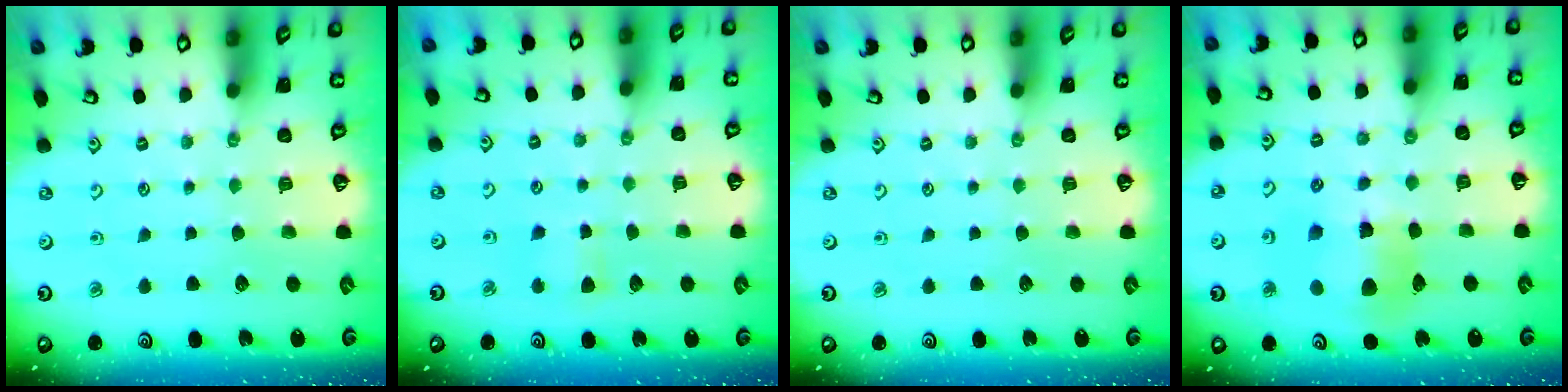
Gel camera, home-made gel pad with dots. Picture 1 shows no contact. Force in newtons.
{"total": 3.6, "press": 3.6, "slide": 0.6}
{"total": 0.0}
{"total": 11.0, "press": 10.9, "slide": 1.4}